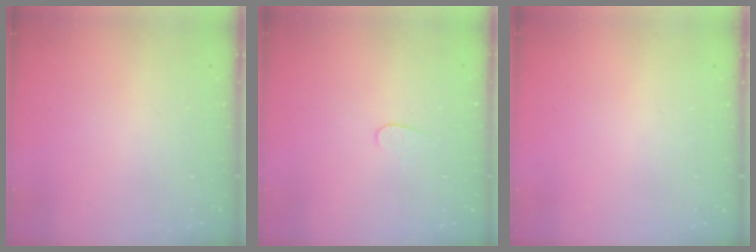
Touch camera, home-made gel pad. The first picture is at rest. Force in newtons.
{"total": 3.8, "press": 3.8, "slide": 0.3}
{"total": 0.0}